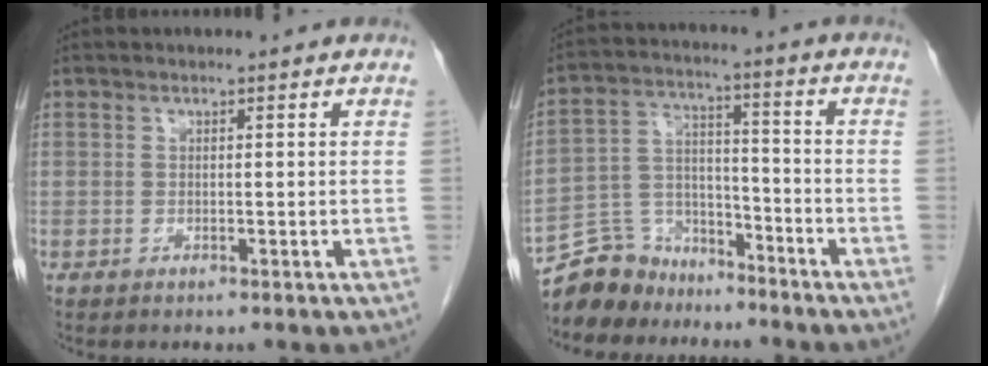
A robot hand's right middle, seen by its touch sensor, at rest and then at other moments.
{"total": 9.5, "force": [-8.4, 4.5, 0.5], "torque": [-0.017, 0.033, -0.154]}